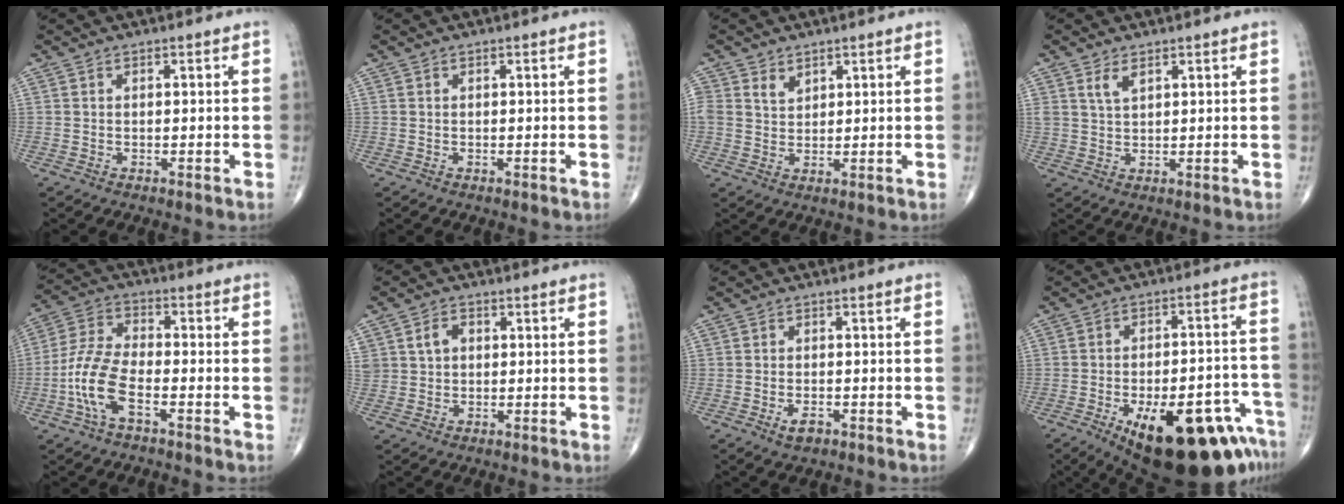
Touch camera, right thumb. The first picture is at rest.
{"total": 0.0}
{"total": 3.1, "force": [1.9, 2.3, 1.1], "torque": [-0.005, -0.015, 0.038]}
{"total": 2.7, "force": [1.7, 1.3, 1.7], "torque": [-0.030, -0.008, 0.038]}
{"total": 10.0, "force": [-3.9, 4.2, 8.2], "torque": [-0.185, 0.027, -0.079]}
{"total": 4.2, "force": [1.1, 3.3, 2.4], "torque": [-0.036, 0.005, 0.021]}
{"total": 2.6, "force": [-1.4, 1.3, 1.8], "torque": [-0.028, 0.001, -0.021]}
{"total": 25.3, "force": [-13.7, 9.9, 18.8], "torque": [-0.183, 0.064, -0.184]}